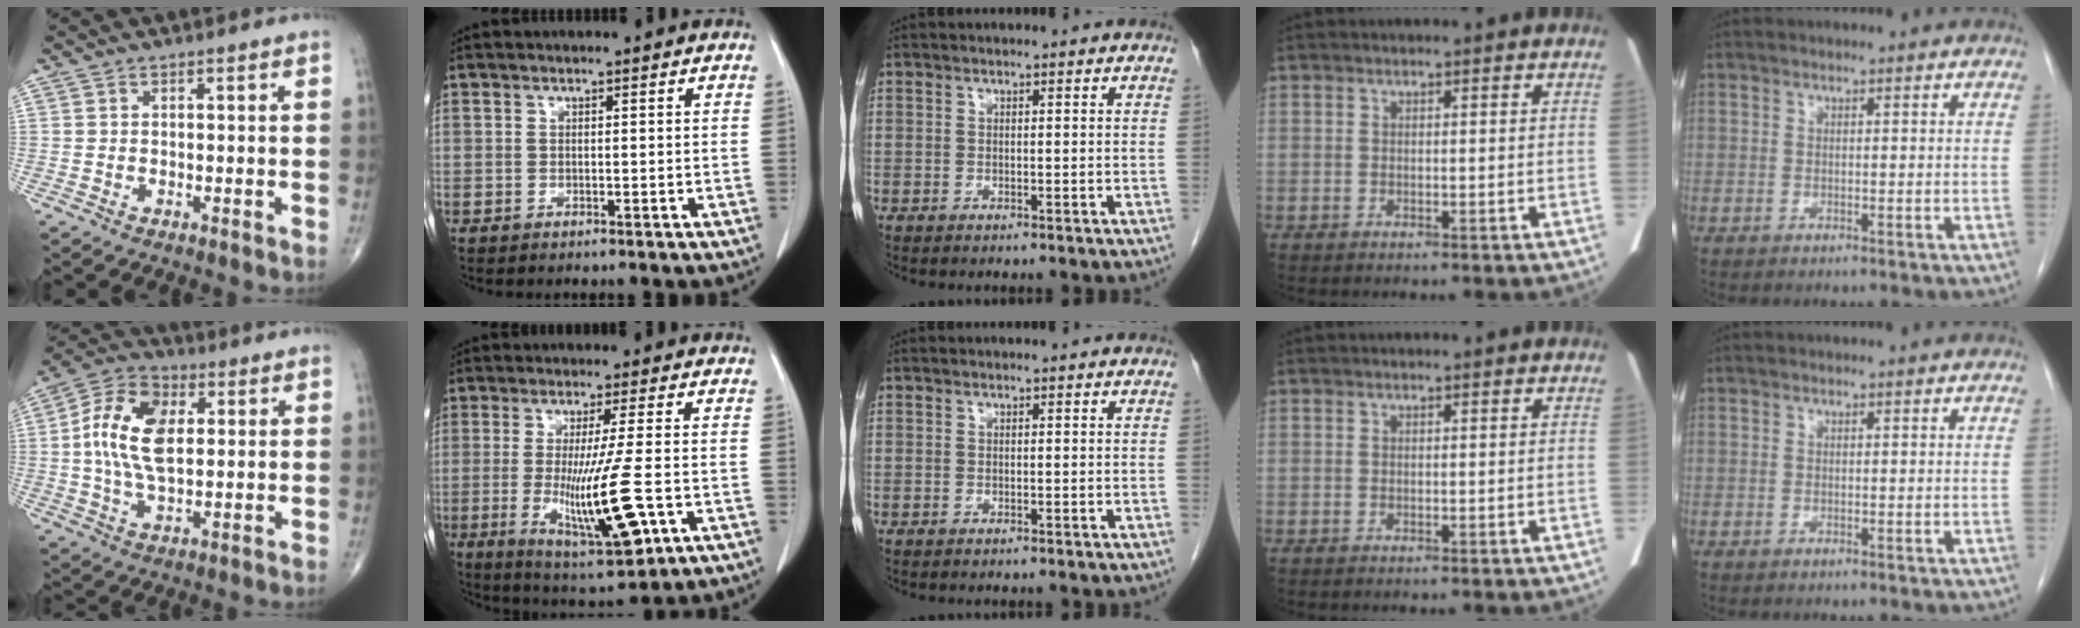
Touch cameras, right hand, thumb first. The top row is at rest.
{"thumb": {"total": 13.4, "force": [1.7, 7.6, 10.9], "torque": [-0.203, 0.012, 0.026]}, "index": {"total": 13.2, "force": [-2.9, 0.6, 12.8], "torque": [-0.226, -0.038, -0.043]}}